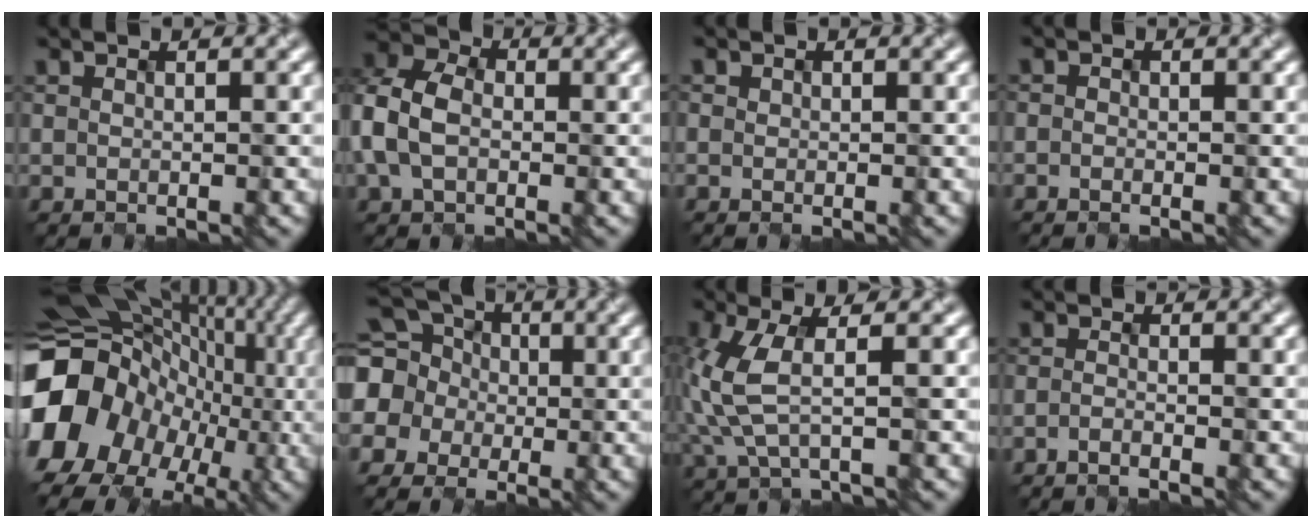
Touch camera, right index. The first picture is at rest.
{"total": 5.4, "force": [-1.7, 3.9, 3.3], "torque": [-0.108, -0.001, -0.011]}
{"total": 1.5, "force": [-0.7, -0.8, -1.1], "torque": [0.003, -0.009, 0.011]}
{"total": 1.8, "force": [-1.2, -0.8, -1.0], "torque": [0.004, -0.008, 0.000]}
{"total": 17.9, "force": [-5.0, 15.3, 7.8], "torque": [-0.178, -0.017, -0.091]}
{"total": 7.6, "force": [0.3, 7.2, 2.3], "torque": [-0.092, 0.019, -0.003]}
{"total": 4.3, "force": [-1.2, 1.5, 3.8], "torque": [-0.137, -0.009, 0.005]}
{"total": 2.1, "force": [-2.0, -0.7, -0.4], "torque": [-0.004, -0.007, -0.019]}